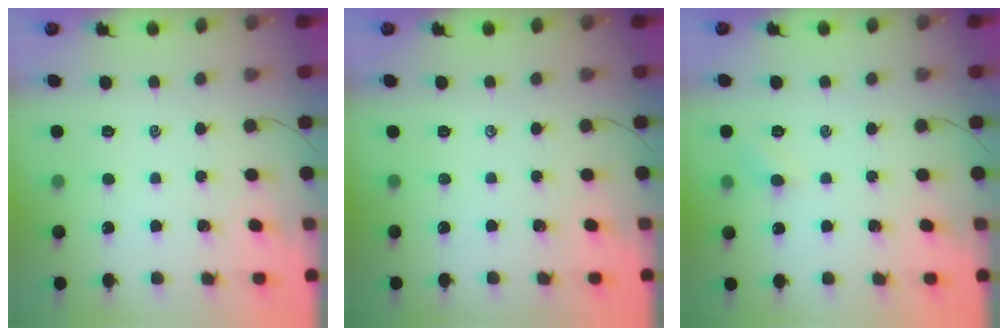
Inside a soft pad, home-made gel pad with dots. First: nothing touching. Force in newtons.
{"total": 0.0}
{"total": 4.1, "press": 3.9, "slide": 1.3}